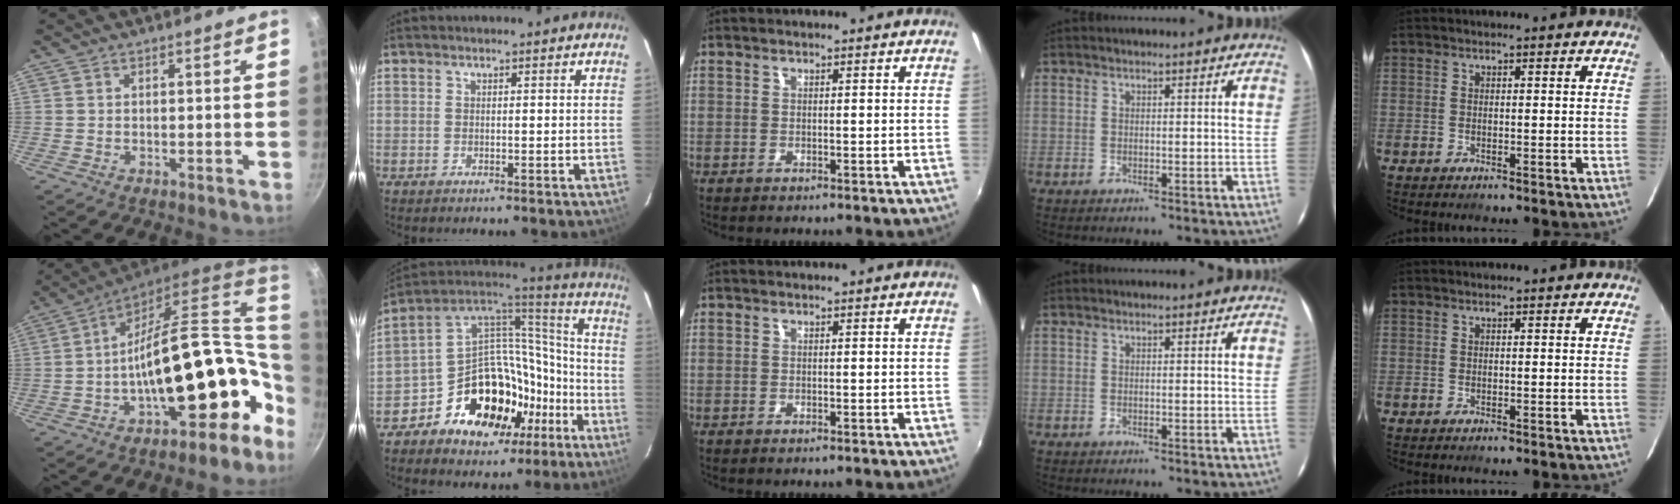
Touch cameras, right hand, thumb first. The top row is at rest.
{"thumb": {"total": 20.5, "force": [-0.4, 10.4, 17.7], "torque": [-0.203, 0.031, 0.005]}, "index": {"total": 20.7, "force": [-11.2, 15.4, 8.2], "torque": [-0.169, 0.080, -0.156]}}